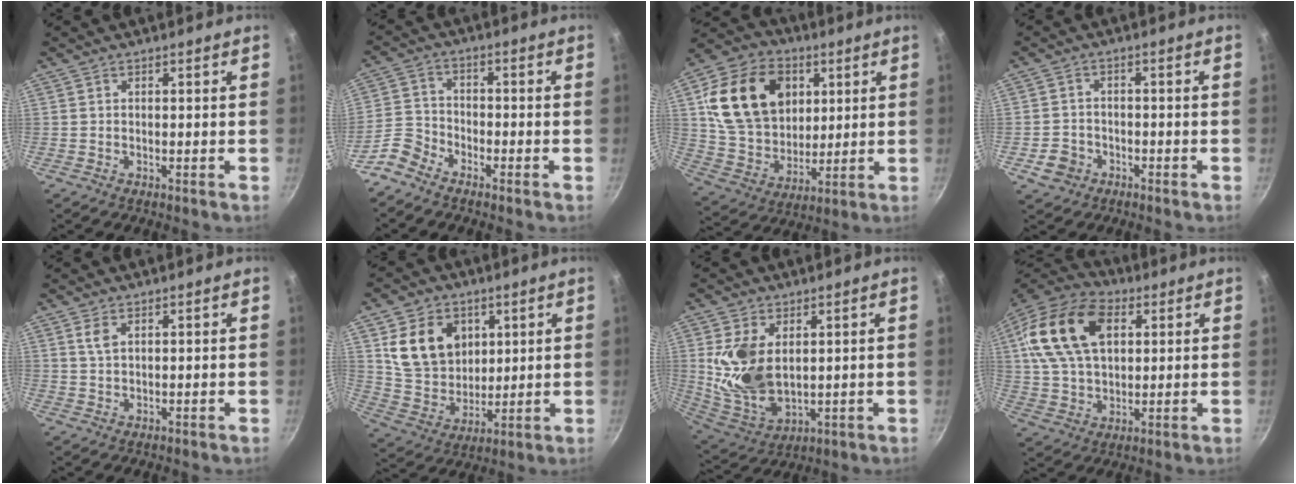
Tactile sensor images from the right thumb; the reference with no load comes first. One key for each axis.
{"total": 5.4, "fx": -4.3, "fy": 2.8, "fz": 1.7, "tx": -0.027, "ty": 0.037, "tz": -0.099}
{"total": 21.3, "fx": 6.1, "fy": 16.0, "fz": 12.7, "tx": -0.201, "ty": -0.011, "tz": 0.115}
{"total": 4.3, "fx": -2.0, "fy": 3.4, "fz": 1.5, "tx": -0.024, "ty": 0.023, "tz": -0.032}
{"total": 2.5, "fx": 1.2, "fy": 1.2, "fz": 1.8, "tx": -0.035, "ty": -0.007, "tz": 0.024}
{"total": 14.2, "fx": 4.7, "fy": 11.2, "fz": 7.5, "tx": -0.103, "ty": -0.024, "tz": 0.097}
{"total": 13.4, "fx": 2.6, "fy": 8.1, "fz": 10.3, "tx": -0.197, "ty": -0.033, "tz": 0.067}
{"total": 20.4, "fx": 6.2, "fy": 12.8, "fz": 14.7, "tx": -0.266, "ty": 0.007, "tz": 0.106}